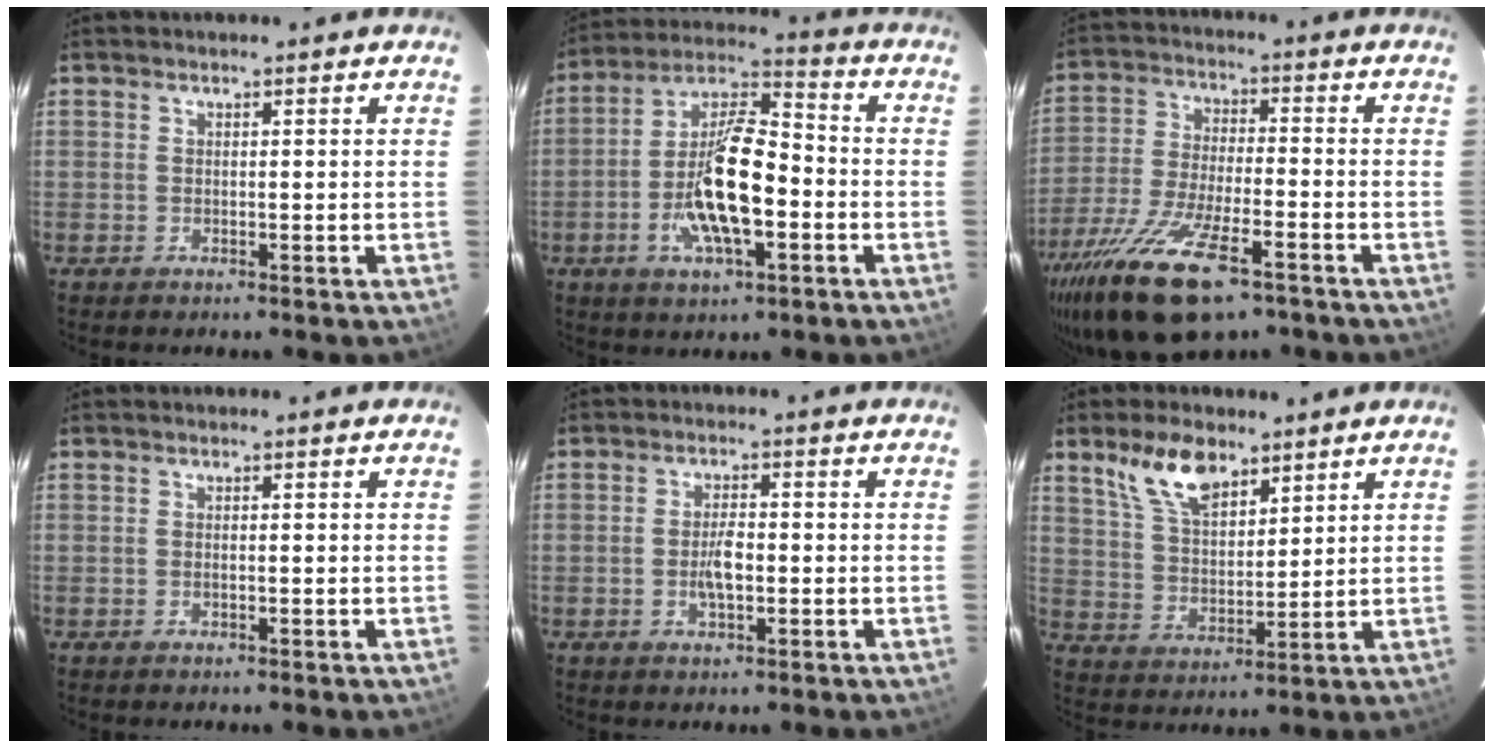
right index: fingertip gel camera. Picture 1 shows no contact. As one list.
[{"total": 15.2, "force": [-4.1, 5.2, 13.7], "torque": [-0.272, 0.003, -0.080]}, {"total": 18.9, "force": [-12.0, 6.4, 13.1], "torque": [-0.268, -0.051, -0.214]}, {"total": 0.7, "force": [-0.2, 0.2, 0.6], "torque": [-0.013, 0.001, -0.005]}, {"total": 6.5, "force": [-1.5, 2.4, 5.9], "torque": [-0.115, 0.004, -0.025]}, {"total": 10.2, "force": [6.7, 4.7, 6.1], "torque": [-0.114, 0.014, 0.135]}]